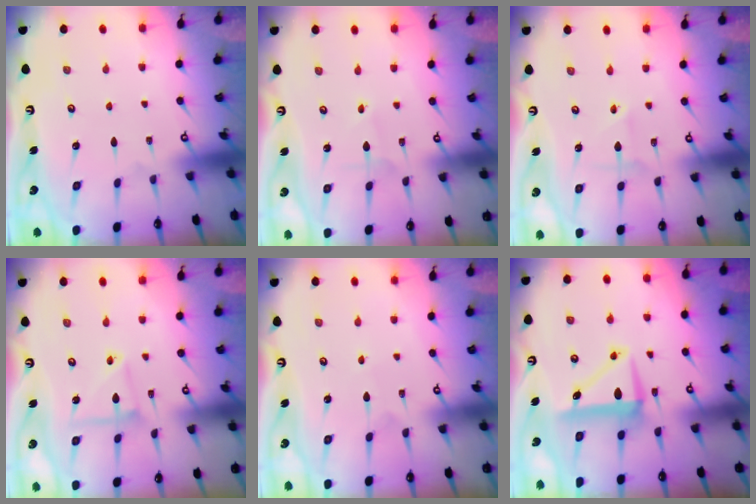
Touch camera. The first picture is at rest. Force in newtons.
{"total": 1.6, "press": 1.6, "slide": 0.2}
{"total": 1.8, "press": 1.7, "slide": 0.2}
{"total": 6.9, "press": 6.9, "slide": 0.5}
{"total": 2.9, "press": 2.8, "slide": 0.2}
{"total": 7.7, "press": 7.5, "slide": 1.7}